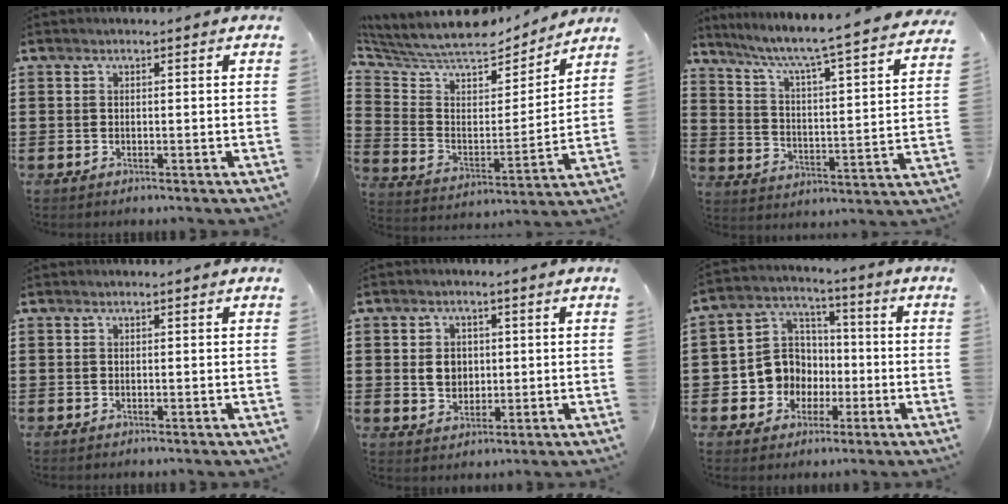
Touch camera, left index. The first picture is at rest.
{"total": 8.0, "force": [7.3, 2.4, 2.4], "torque": [-0.087, -0.053, 0.124]}
{"total": 5.2, "force": [4.4, -0.7, 2.8], "torque": [-0.076, -0.050, 0.060]}
{"total": 0.0}
{"total": 4.1, "force": [0.4, 3.3, 2.4], "torque": [-0.049, 0.006, 0.002]}
{"total": 8.2, "force": [-1.2, 7.9, 1.8], "torque": [-0.083, 0.002, -0.023]}